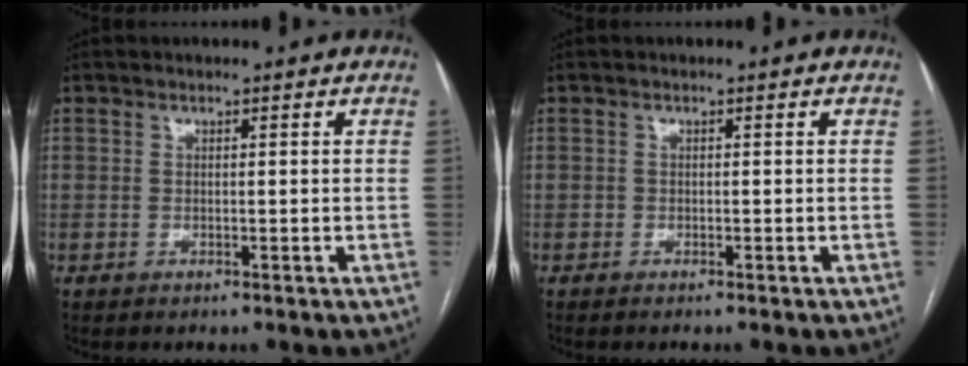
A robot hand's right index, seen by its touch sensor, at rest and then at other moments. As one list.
[{"total": 0.6, "force": [-0.5, 0.2, 0.1], "torque": [-0.006, 0.000, -0.011]}]